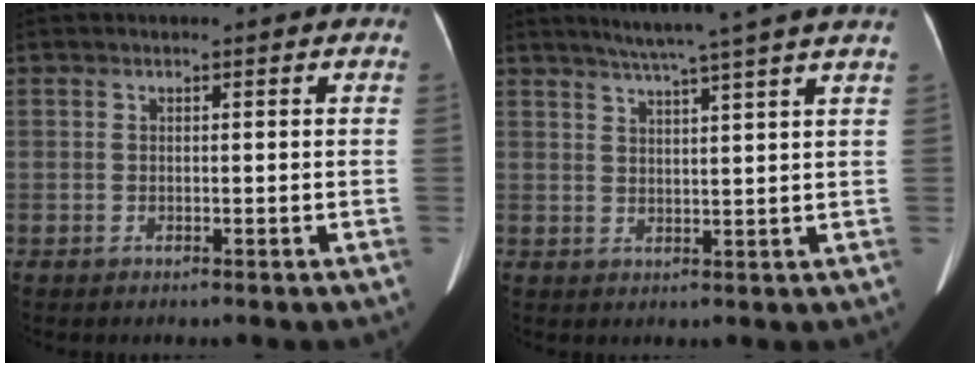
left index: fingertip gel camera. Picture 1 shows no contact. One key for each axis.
{"total": 10.2, "fx": 8.2, "fy": -1.9, "fz": 5.7, "tx": -0.085, "ty": 0.011, "tz": 0.103}